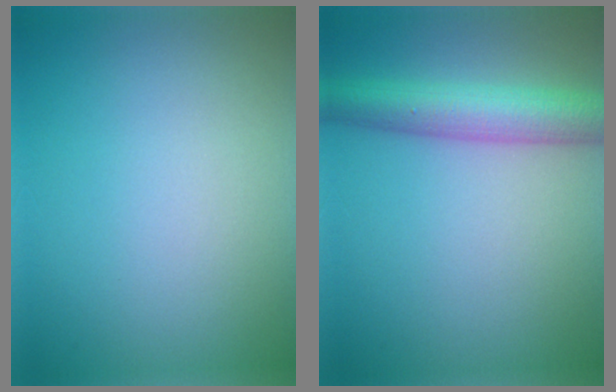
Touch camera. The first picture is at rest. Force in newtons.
{"total": 5.7, "press": 5.7, "slide": 0.1}